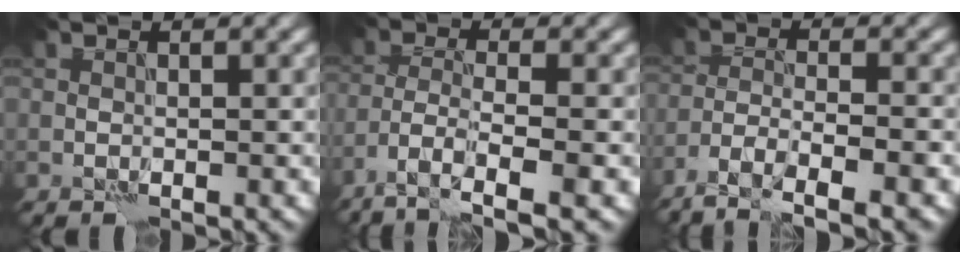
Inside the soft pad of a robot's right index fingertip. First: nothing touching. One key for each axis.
{"total": 5.3, "fx": -3.7, "fy": 1.1, "fz": 3.7, "tx": -0.069, "ty": -0.004, "tz": -0.073}
{"total": 6.1, "fx": -4.6, "fy": 1.1, "fz": 3.7, "tx": -0.061, "ty": -0.001, "tz": -0.083}